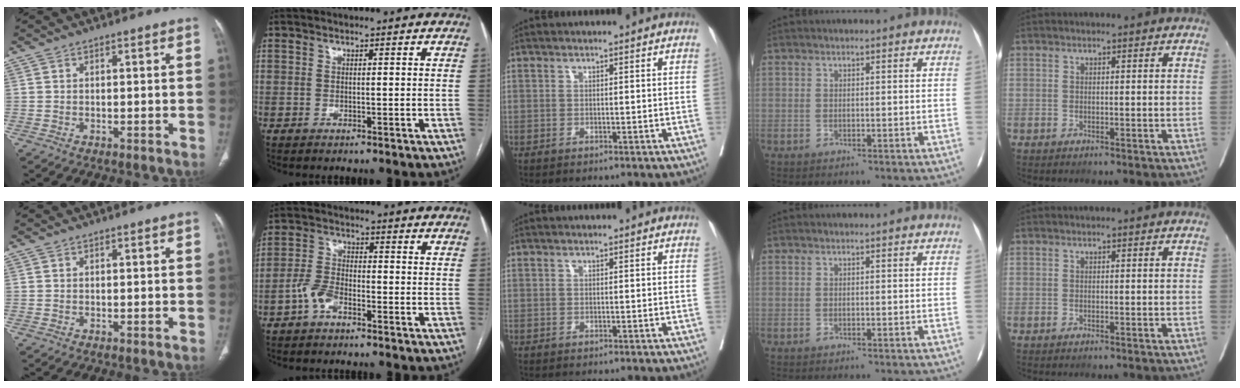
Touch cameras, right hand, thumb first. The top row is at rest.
{"index": {"total": 4.4, "force": [-2.5, 2.1, 2.9], "torque": [-0.068, 0.010, -0.050]}}